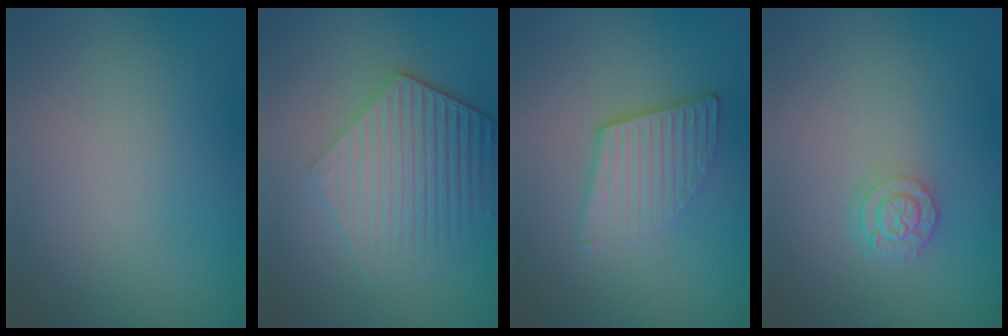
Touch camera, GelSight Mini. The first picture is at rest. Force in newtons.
{"total": 6.1, "press": 4.5, "slide": 4.1}
{"total": 3.6, "press": 2.9, "slide": 2.1}
{"total": 2.4, "press": 2.0, "slide": 1.3}